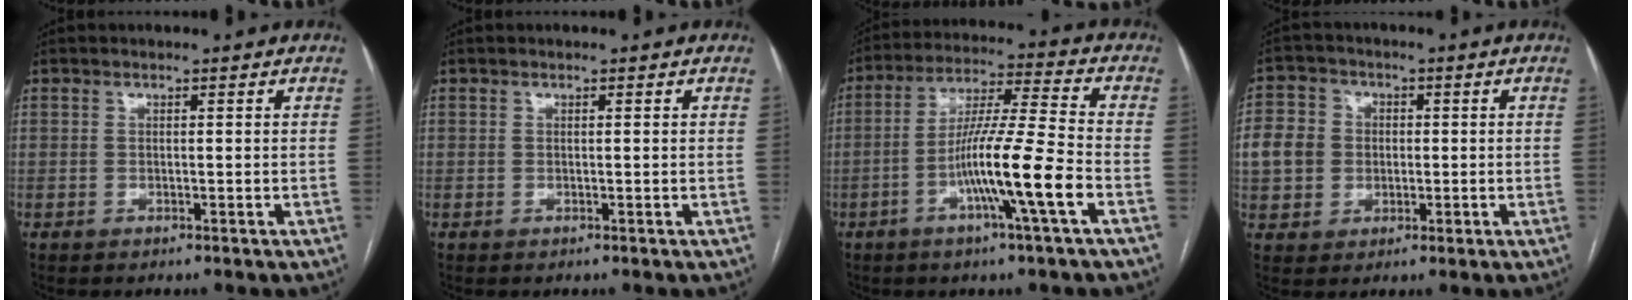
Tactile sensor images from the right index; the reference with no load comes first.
{"total": 0.0}
{"total": 12.6, "force": [-4.6, -1.1, 11.7], "torque": [-0.217, -0.003, -0.085]}
{"total": 7.5, "force": [0.0, 6.8, 3.0], "torque": [-0.077, 0.027, 0.002]}